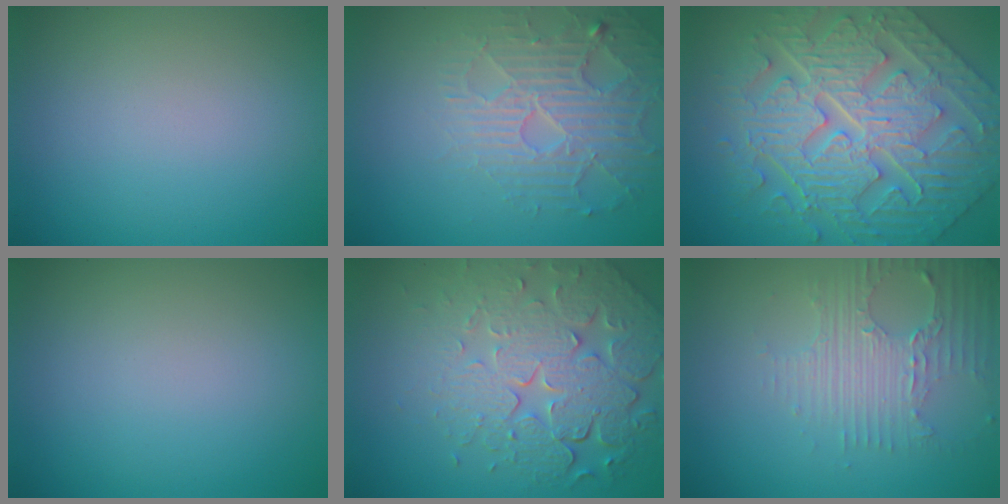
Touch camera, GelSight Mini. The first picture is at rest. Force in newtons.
{"total": 4.8, "press": 3.7, "slide": 3.0}
{"total": 9.2, "press": 7.5, "slide": 5.4}
{"total": 0.0}
{"total": 8.2, "press": 5.7, "slide": 5.8}
{"total": 4.7, "press": 3.2, "slide": 3.4}